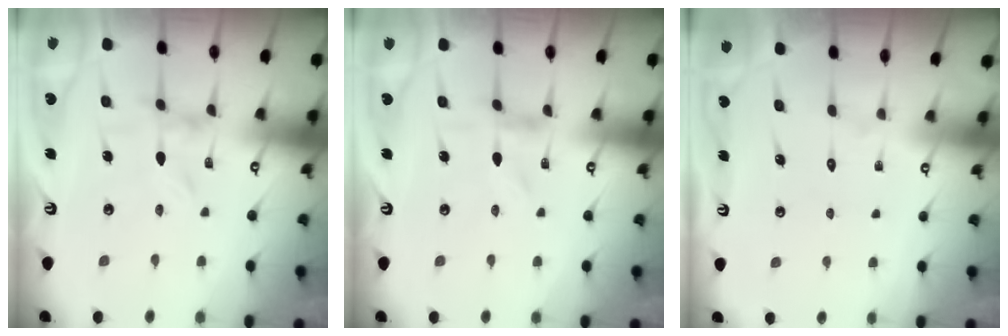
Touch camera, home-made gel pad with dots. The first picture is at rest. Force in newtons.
{"total": 0.0}
{"total": 1.6, "press": 1.6, "slide": 0.1}